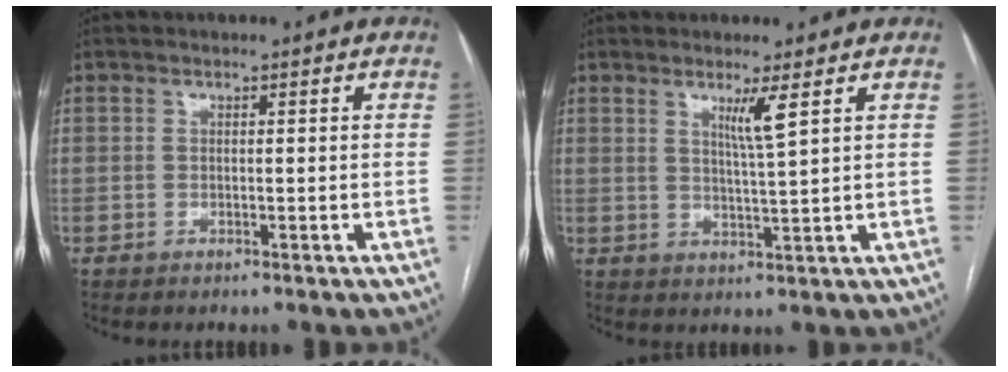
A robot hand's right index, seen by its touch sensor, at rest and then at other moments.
{"total": 3.6, "force": [1.9, -0.9, 2.9], "torque": [-0.055, -0.014, 0.038]}